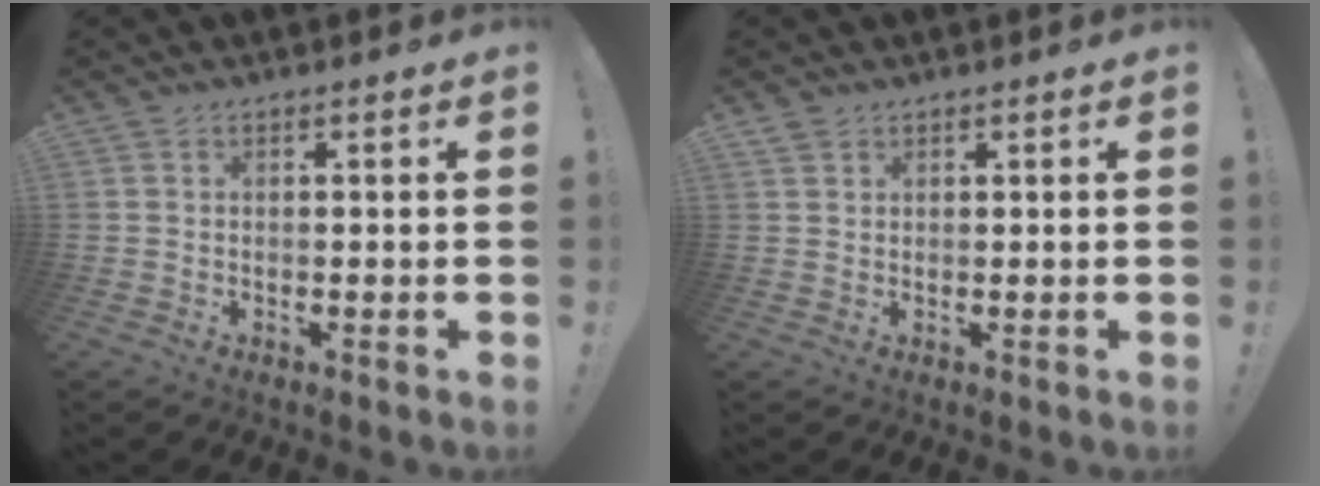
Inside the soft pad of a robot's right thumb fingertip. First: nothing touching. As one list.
[{"total": 1.5, "force": [1.3, 0.7, 0.3], "torque": [0.000, -0.007, 0.023]}]